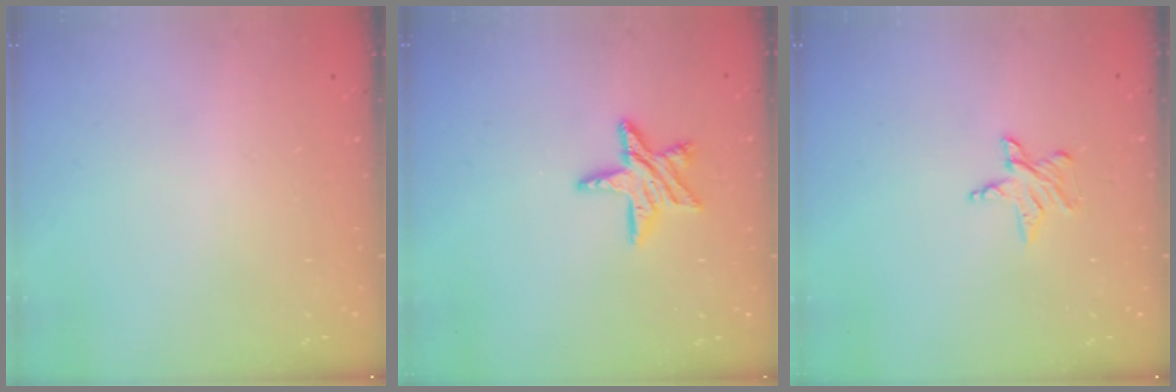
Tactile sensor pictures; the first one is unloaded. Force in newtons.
{"total": 9.8, "press": 9.8, "slide": 0.7}
{"total": 3.7, "press": 3.7, "slide": 0.3}